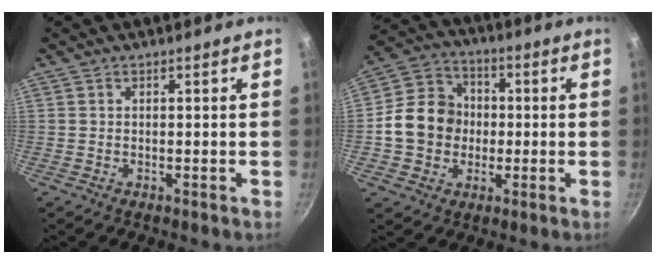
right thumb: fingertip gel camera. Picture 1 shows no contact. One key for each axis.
{"total": 12.8, "fx": -0.8, "fy": 11.1, "fz": 6.2, "tx": -0.079, "ty": 0.024, "tz": -0.029}